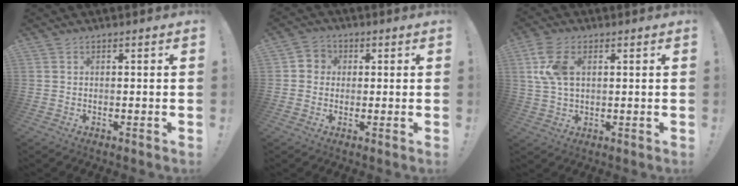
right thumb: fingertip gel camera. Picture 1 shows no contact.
{"total": 4.0, "force": [-0.4, 3.8, 1.2], "torque": [-0.020, 0.011, -0.008]}
{"total": 9.2, "force": [2.6, 5.5, 6.9], "torque": [-0.148, 0.006, 0.051]}